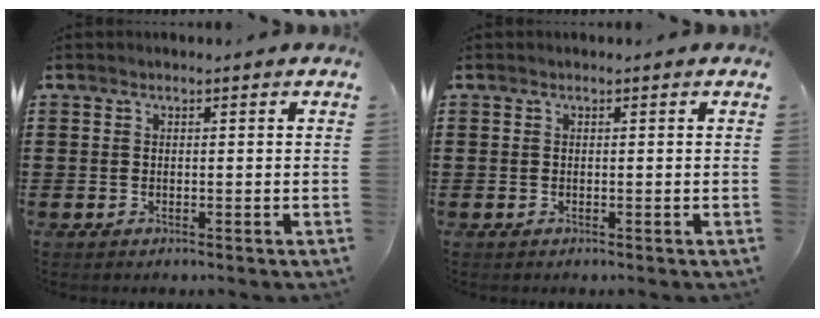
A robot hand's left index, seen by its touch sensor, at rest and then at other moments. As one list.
[{"total": 0.0}]